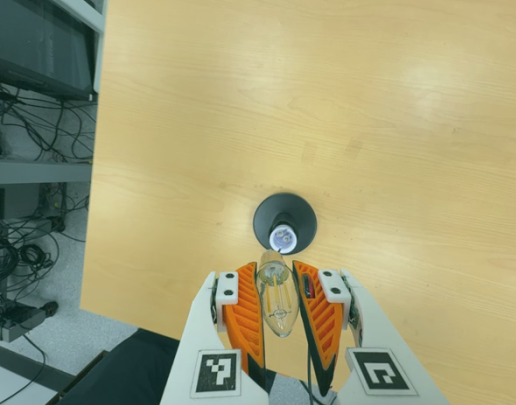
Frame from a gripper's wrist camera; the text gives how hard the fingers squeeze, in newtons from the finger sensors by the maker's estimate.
{"total": 21.1, "left": 22.2, "right": 20.0}